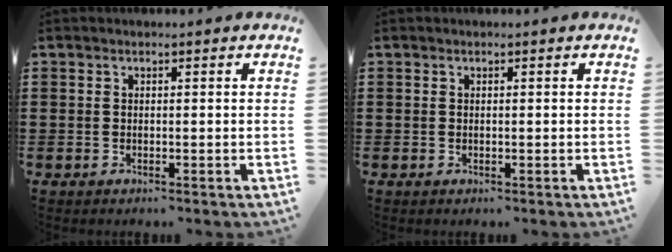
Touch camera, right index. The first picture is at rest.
{"total": 0.0}